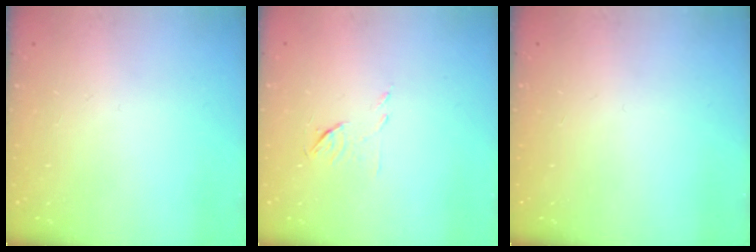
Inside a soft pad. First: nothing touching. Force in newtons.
{"total": 4.8, "press": 4.7, "slide": 1.0}
{"total": 0.0}